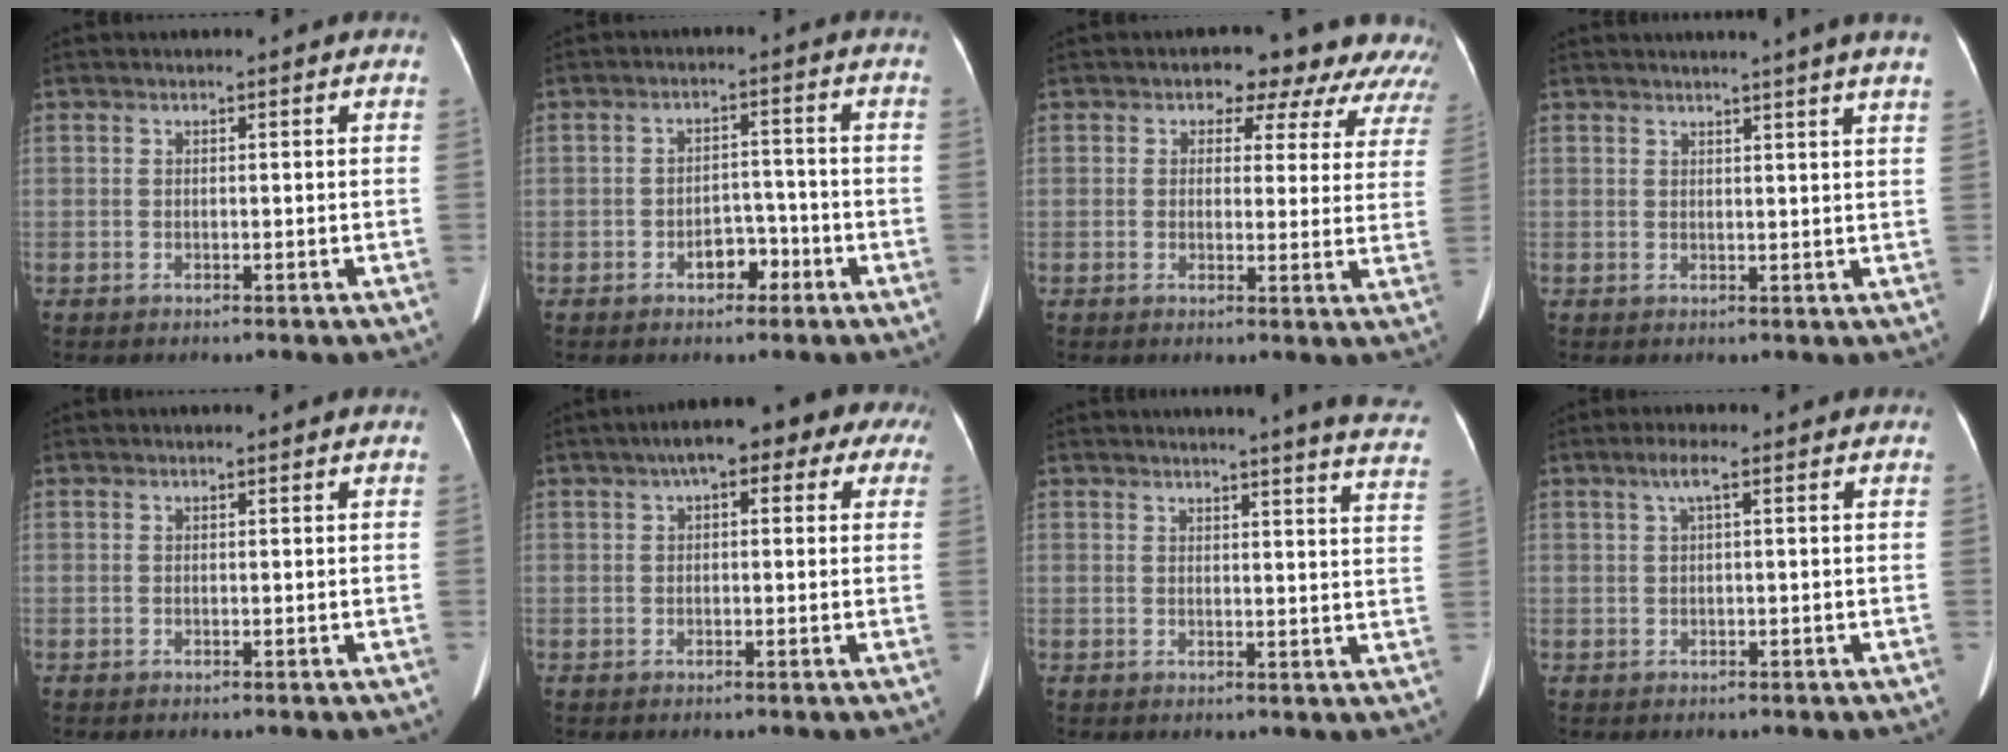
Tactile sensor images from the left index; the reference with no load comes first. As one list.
[{"total": 4.0, "force": [-2.2, 2.4, 2.3], "torque": [-0.037, 0.015, -0.029]}, {"total": 12.5, "force": [10.1, 6.1, 4.3], "torque": [-0.011, 0.003, 0.086]}, {"total": 6.4, "force": [5.5, -1.4, 3.1], "torque": [-0.037, -0.002, 0.047]}, {"total": 0.0}, {"total": 10.2, "force": [5.4, 4.3, 7.6], "torque": [-0.083, 0.056, 0.059]}, {"total": 13.5, "force": [12.5, -0.6, 5.1], "torque": [-0.054, -0.081, 0.115]}, {"total": 2.1, "force": [0.7, 0.0, 2.0], "torque": [-0.044, 0.013, 0.015]}]